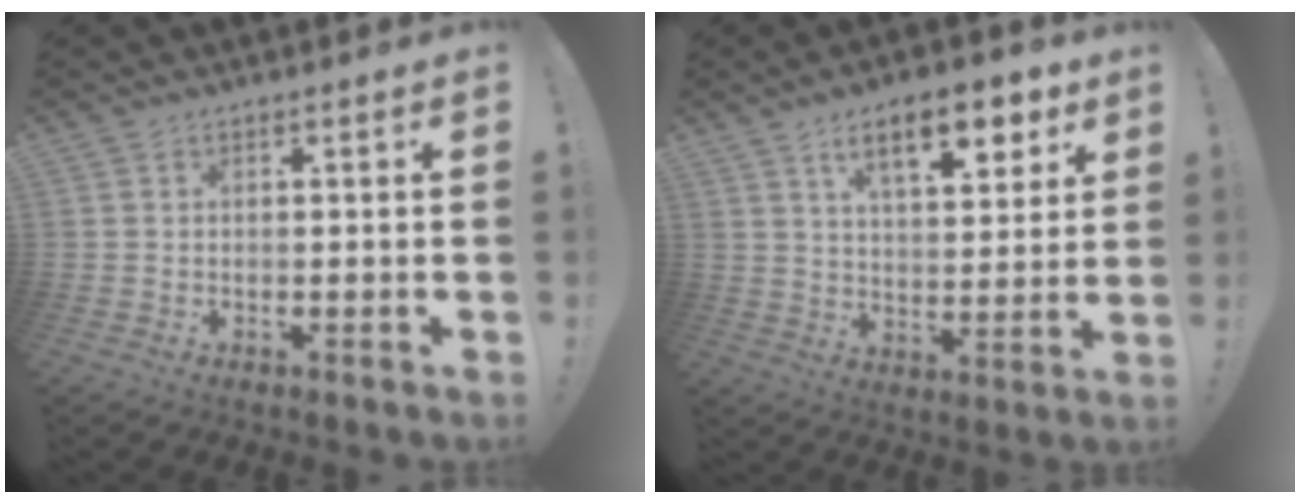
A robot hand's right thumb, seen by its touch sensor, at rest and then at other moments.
{"total": 13.6, "force": [7.6, 5.0, 10.0], "torque": [-0.150, -0.030, 0.124]}